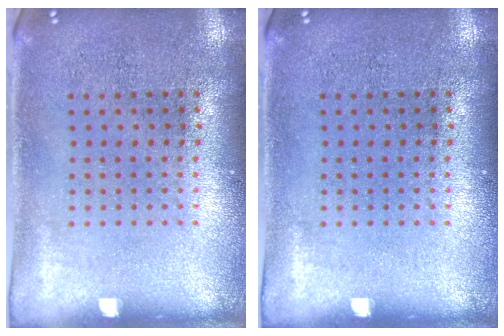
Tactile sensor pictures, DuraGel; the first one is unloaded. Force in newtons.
{"total": 0.0}